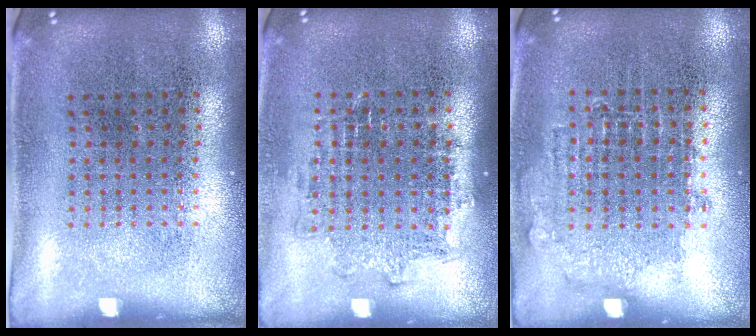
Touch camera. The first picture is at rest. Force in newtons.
{"total": 1.3, "press": 1.1, "slide": 0.7}
{"total": 0.8, "press": 0.7, "slide": 0.3}